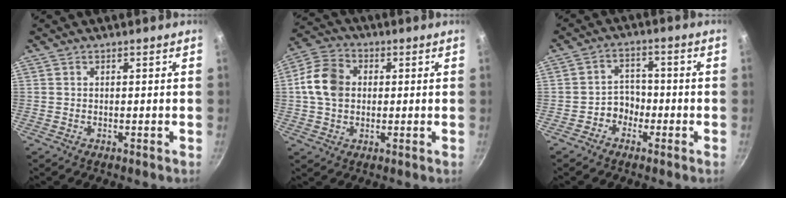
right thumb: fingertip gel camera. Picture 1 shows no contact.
{"total": 10.1, "force": [0.6, 7.8, 6.4], "torque": [-0.105, 0.016, -0.003]}
{"total": 4.4, "force": [-2.1, 3.5, 1.4], "torque": [0.010, 0.030, -0.038]}